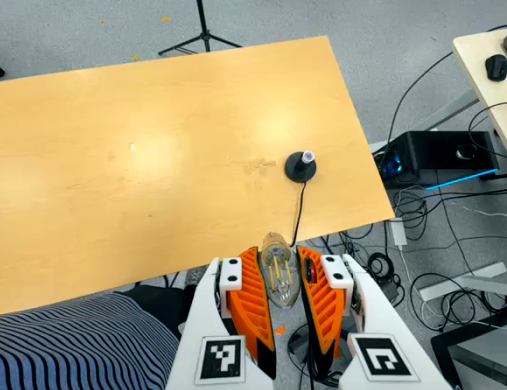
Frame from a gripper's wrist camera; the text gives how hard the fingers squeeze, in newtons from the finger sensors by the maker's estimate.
{"total": 20.5, "left": 23.9, "right": 17.0}